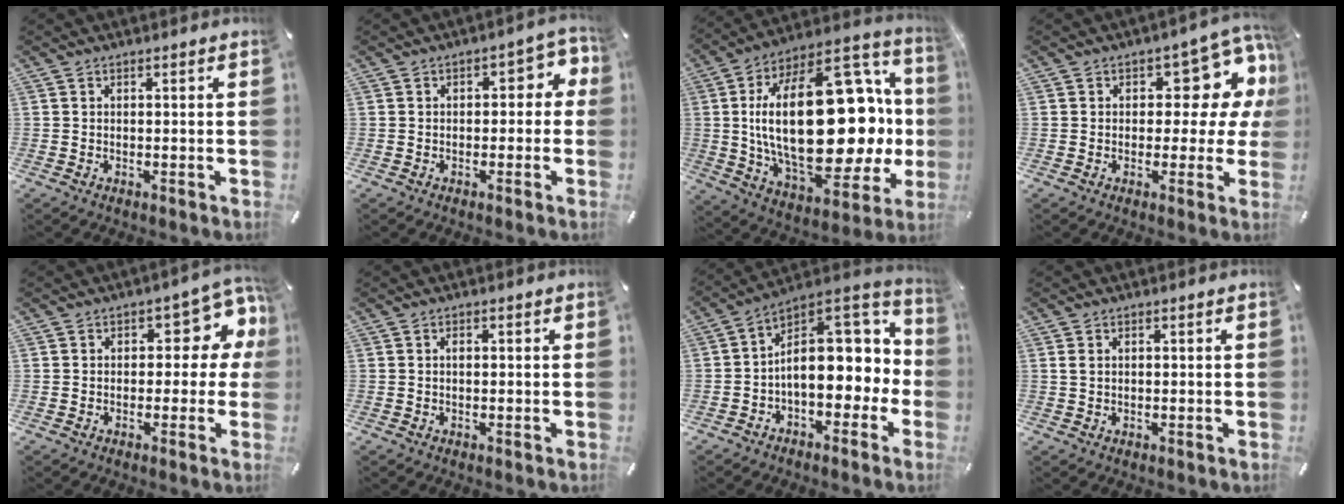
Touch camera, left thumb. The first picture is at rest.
{"total": 5.4, "force": [0.2, 3.4, 4.1], "torque": [-0.049, 0.007, -0.007]}
{"total": 40.1, "force": [2.3, 19.7, 34.8], "torque": [-0.640, -0.039, 0.048]}
{"total": 11.4, "force": [5.5, 6.2, 7.9], "torque": [-0.079, -0.055, 0.092]}
{"total": 9.6, "force": [3.5, 5.5, 7.0], "torque": [-0.072, -0.027, 0.056]}
{"total": 0.7, "force": [0.1, 0.5, 0.6], "torque": [-0.012, 0.002, 0.000]}
{"total": 15.7, "force": [1.0, 10.6, 11.6], "torque": [-0.149, -0.021, 0.021]}
{"total": 1.4, "force": [0.3, 0.9, 1.0], "torque": [-0.021, 0.004, 0.005]}